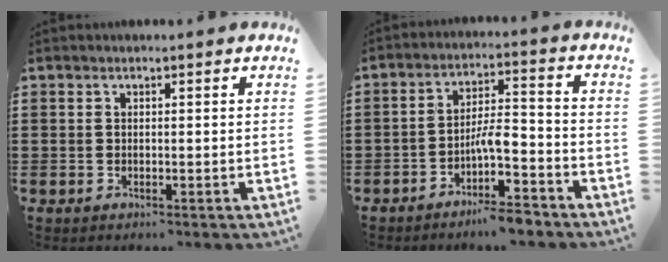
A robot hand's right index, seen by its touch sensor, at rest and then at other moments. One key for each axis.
{"total": 6.4, "fx": -4.2, "fy": 1.6, "fz": 4.5, "tx": -0.085, "ty": 0.003, "tz": -0.082}